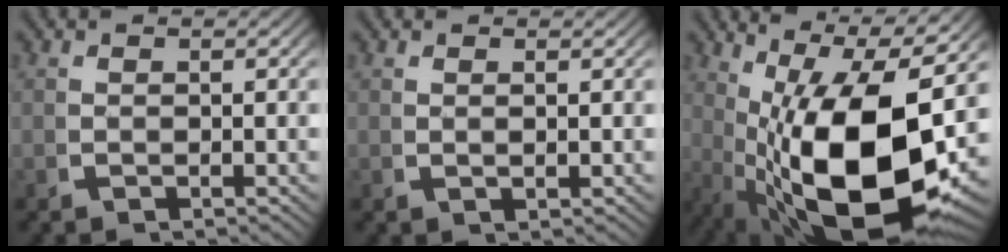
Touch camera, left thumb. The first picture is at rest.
{"total": 0.7, "force": [0.5, 0.0, 0.5], "torque": [-0.013, -0.002, 0.012]}
{"total": 20.9, "force": [-0.4, 12.2, 17.0], "torque": [-0.297, -0.065, 0.029]}